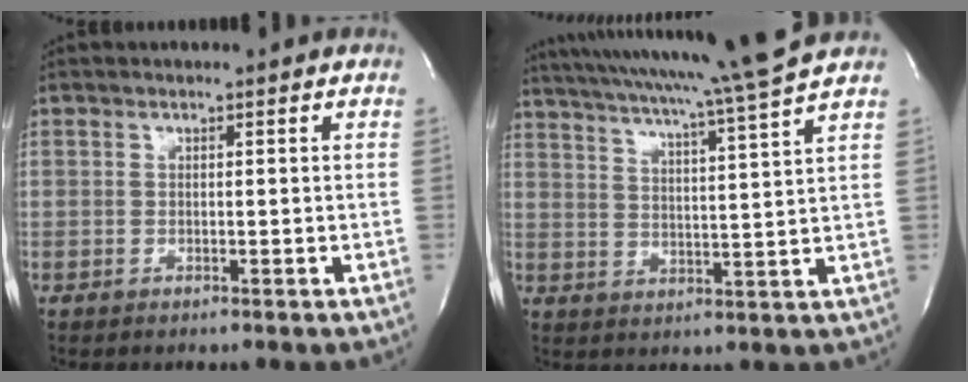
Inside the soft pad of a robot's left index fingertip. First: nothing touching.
{"total": 17.6, "force": [15.1, -2.3, 8.6], "torque": [-0.155, -0.032, 0.212]}